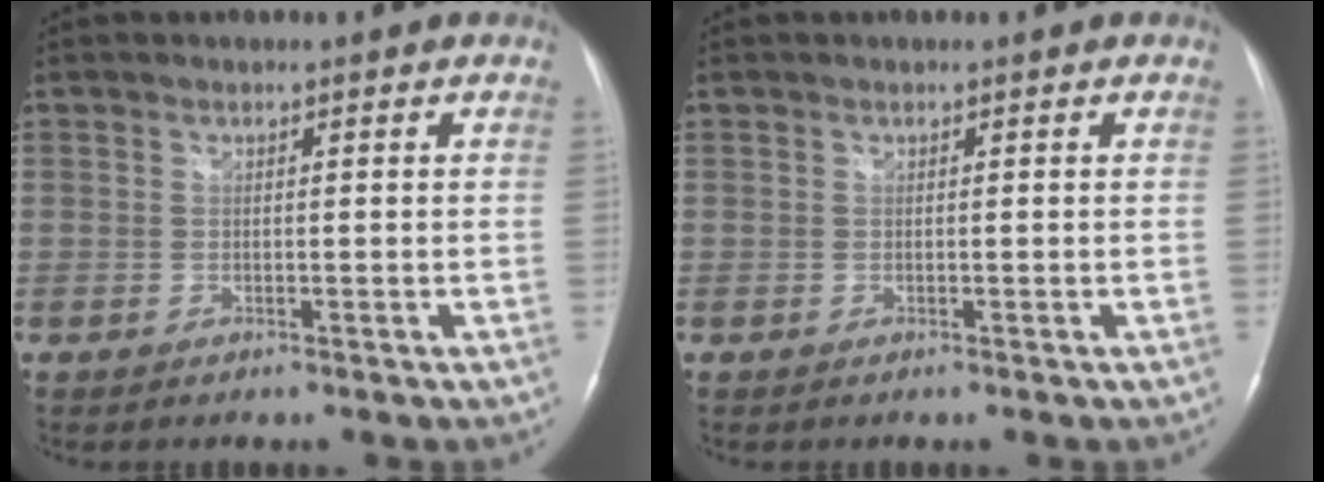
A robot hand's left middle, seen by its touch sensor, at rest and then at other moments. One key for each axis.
{"total": 0.0}